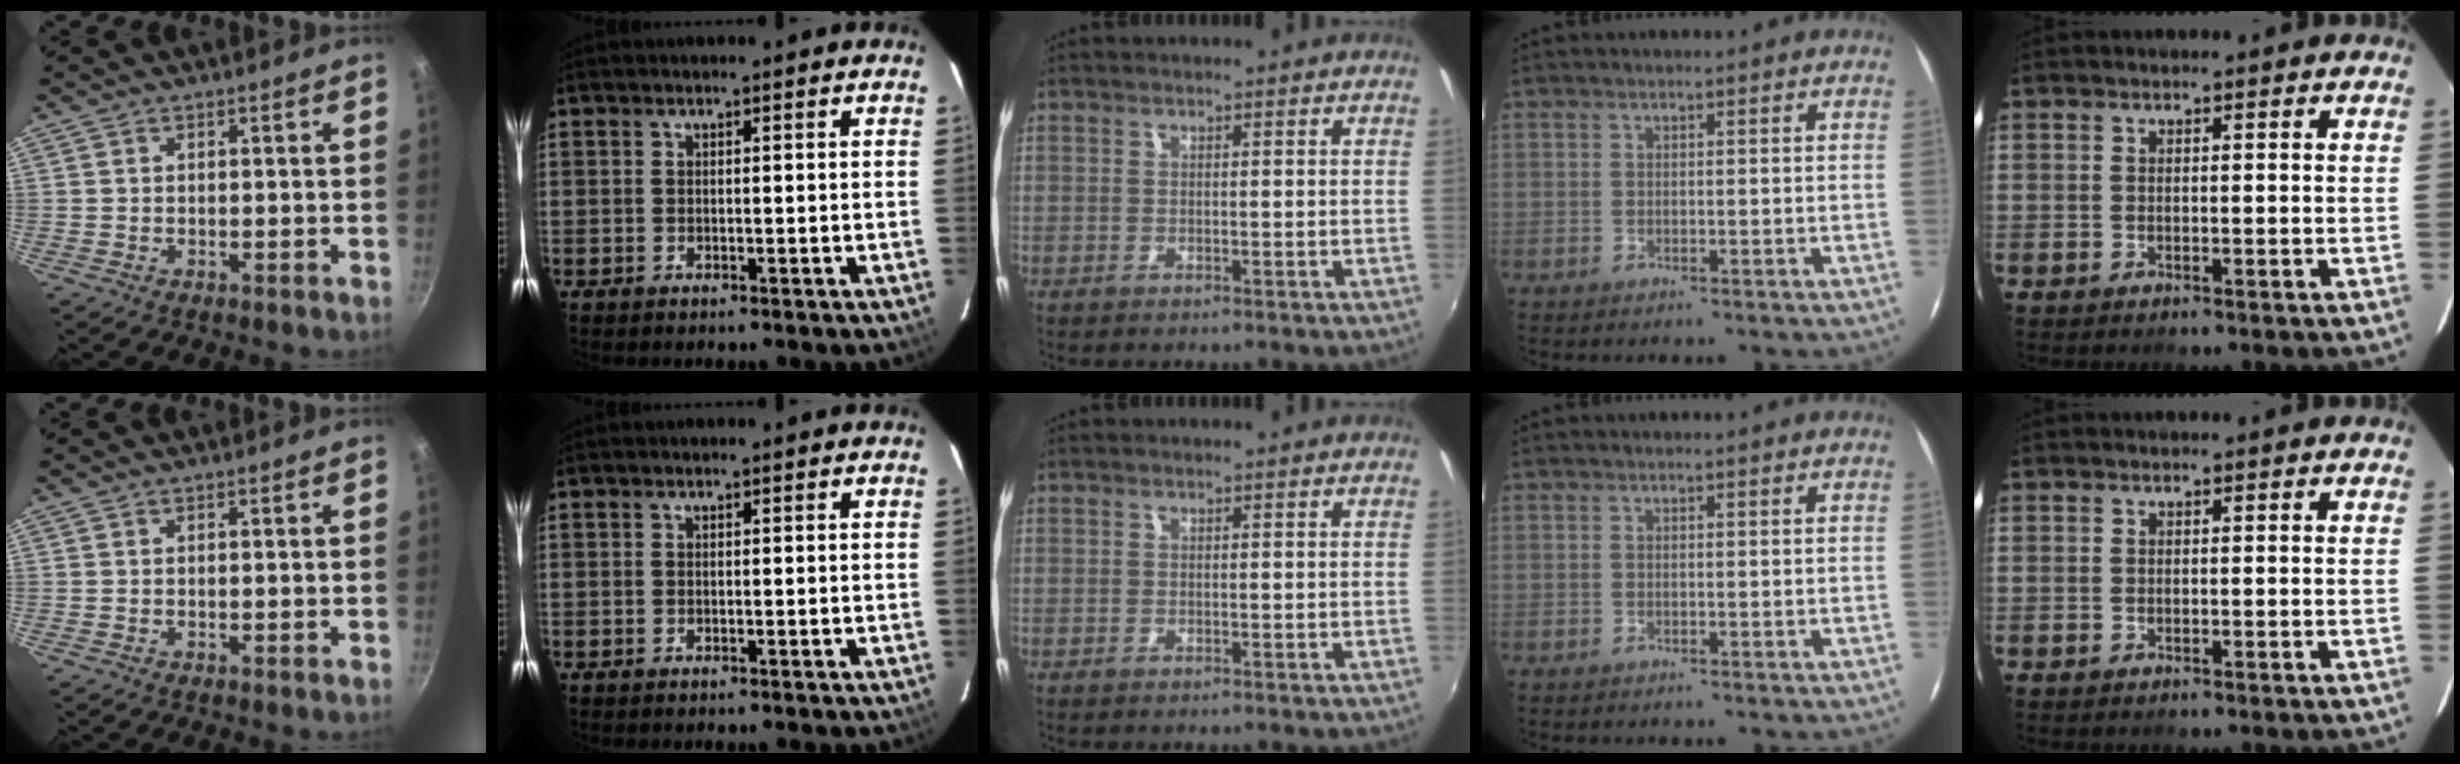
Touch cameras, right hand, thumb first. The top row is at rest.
{}